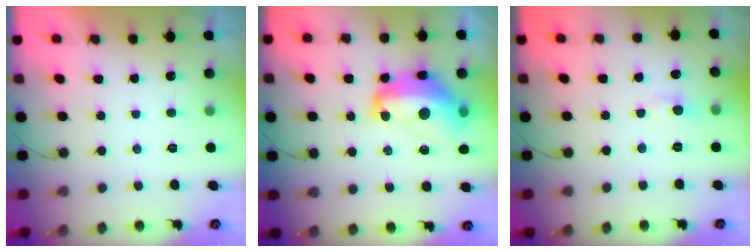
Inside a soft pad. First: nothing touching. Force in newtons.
{"total": 16.4, "press": 16.3, "slide": 1.9}
{"total": 3.6, "press": 3.6, "slide": 0.3}